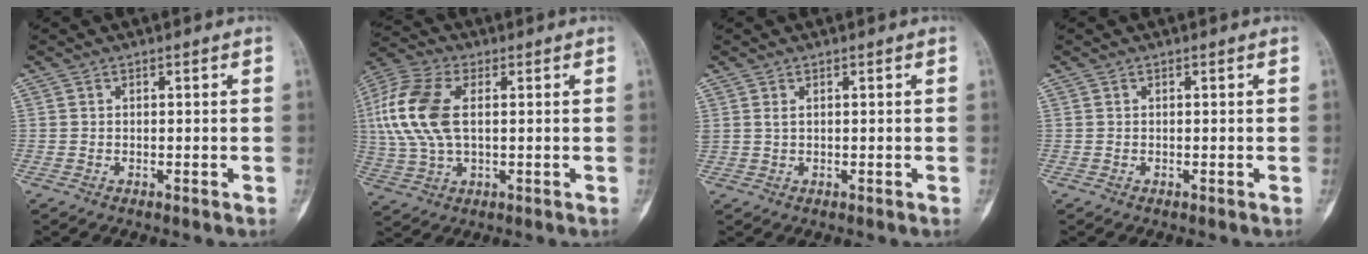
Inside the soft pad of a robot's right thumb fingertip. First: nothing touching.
{"total": 14.4, "force": [2.2, 8.0, 11.8], "torque": [-0.273, 0.013, 0.043]}
{"total": 1.0, "force": [0.5, 0.4, 0.7], "torque": [-0.016, 0.004, 0.015]}
{"total": 0.0}